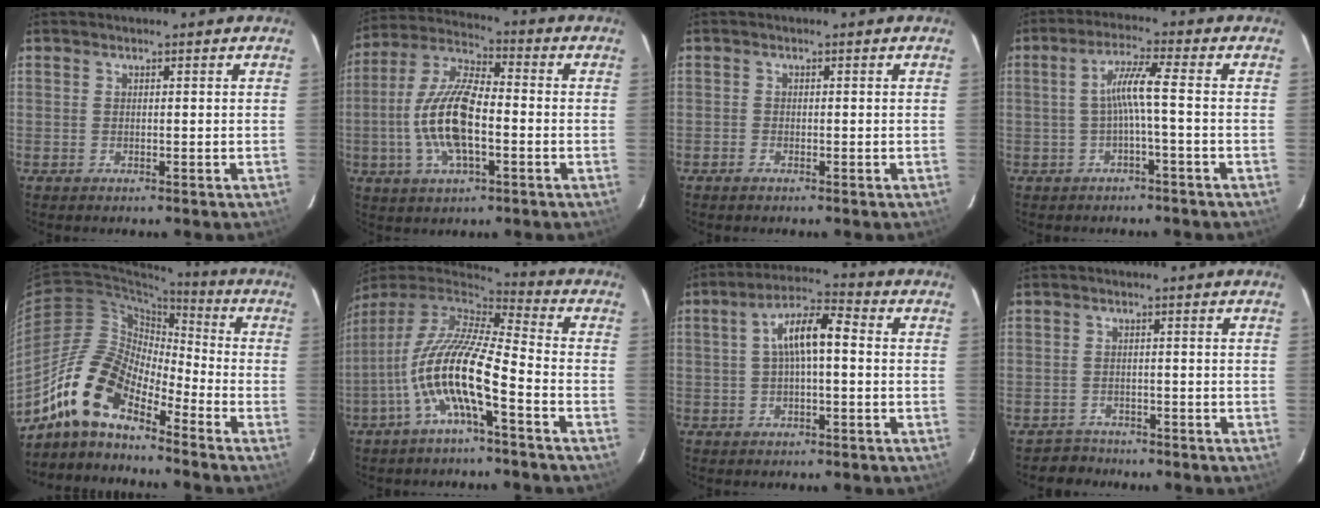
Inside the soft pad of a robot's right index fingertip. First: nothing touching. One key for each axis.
{"total": 14.2, "fx": -2.8, "fy": 5.2, "fz": 12.9, "tx": -0.268, "ty": 0.003, "tz": -0.057}
{"total": 0.9, "fx": -0.7, "fy": 0.4, "fz": 0.2, "tx": -0.006, "ty": 0.001, "tz": -0.016}
{"total": 4.9, "fx": -1.2, "fy": -0.7, "fz": 4.7, "tx": -0.100, "ty": 0.006, "tz": -0.017}
{"total": 13.4, "fx": -10.0, "fy": 4.8, "fz": 7.5, "tx": -0.132, "ty": 0.015, "tz": -0.207}
{"total": 15.1, "fx": -5.7, "fy": 3.0, "fz": 13.7, "tx": -0.254, "ty": -0.011, "tz": -0.115}
{"total": 7.8, "fx": 0.3, "fy": 2.3, "fz": 7.4, "tx": -0.136, "ty": 0.023, "tz": 0.006}
{"total": 3.0, "fx": -2.1, "fy": 1.9, "fz": -0.8, "tx": 0.009, "ty": 0.016, "tz": -0.037}